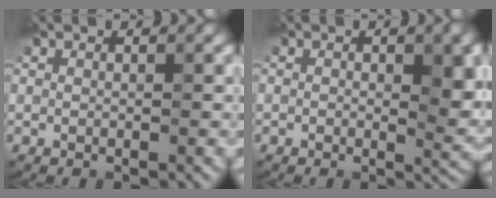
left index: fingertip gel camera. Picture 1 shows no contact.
{"total": 4.8, "force": [0.2, 1.9, 4.3], "torque": [-0.052, -0.003, 0.002]}